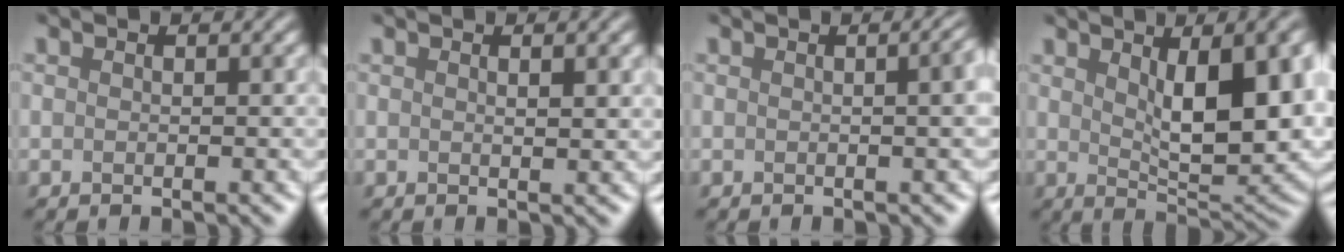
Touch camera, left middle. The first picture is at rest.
{"total": 0.8, "force": [0.4, -0.5, 0.4], "torque": [-0.005, 0.000, 0.003]}
{"total": 3.7, "force": [0.3, 1.7, 3.3], "torque": [0.000, 0.020, -0.019]}
{"total": 8.5, "force": [1.9, 2.3, 8.0], "torque": [-0.121, -0.012, 0.042]}